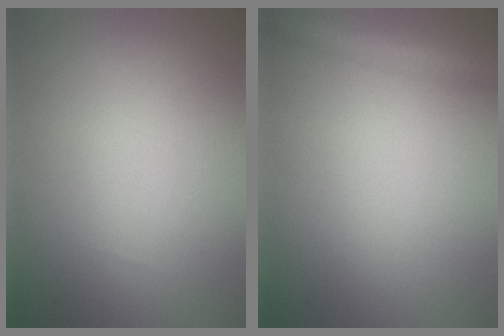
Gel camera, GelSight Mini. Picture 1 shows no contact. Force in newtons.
{"total": 2.9, "press": 2.9, "slide": 0.1}